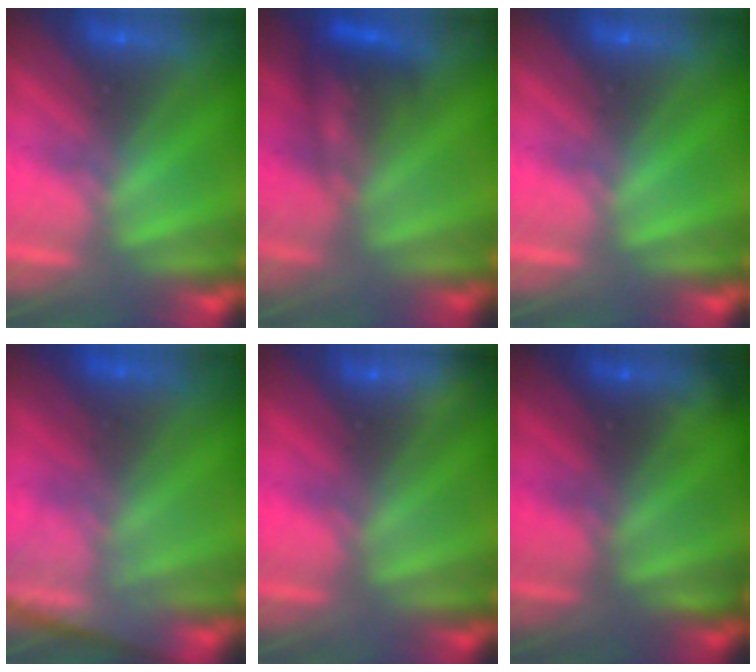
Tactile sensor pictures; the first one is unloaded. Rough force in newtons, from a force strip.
{"total": 7.3}
{"total": 0.0}
{"total": 13.7}
{"total": 2.3}
{"total": 1.1}